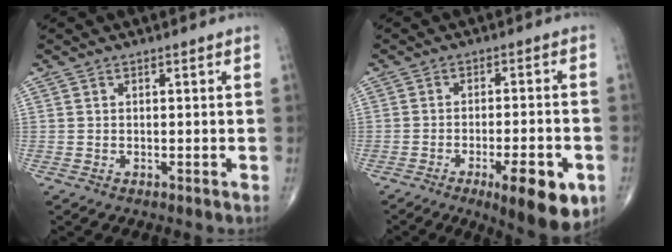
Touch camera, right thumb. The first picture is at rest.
{"total": 12.6, "force": [-5.7, 3.6, 10.7], "torque": [-0.136, 0.007, -0.073]}